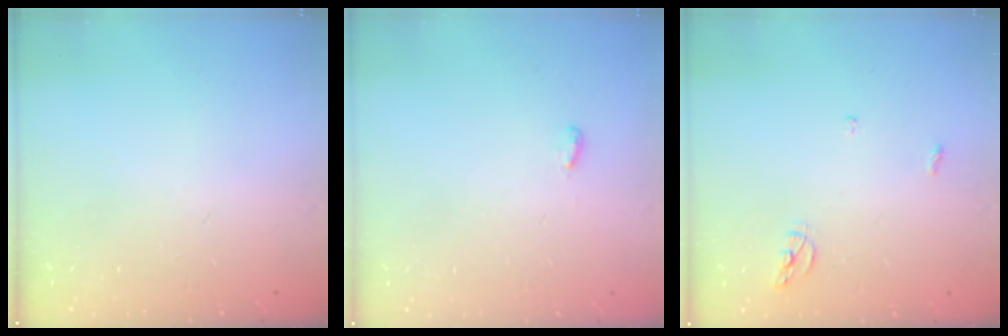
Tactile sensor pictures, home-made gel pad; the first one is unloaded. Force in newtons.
{"total": 3.2, "press": 3.1, "slide": 0.4}
{"total": 5.6, "press": 5.6, "slide": 0.4}